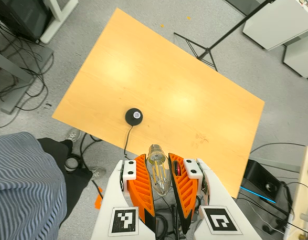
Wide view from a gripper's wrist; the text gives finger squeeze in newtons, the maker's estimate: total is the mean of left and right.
{"total": 22.0, "left": 25.1, "right": 18.9}